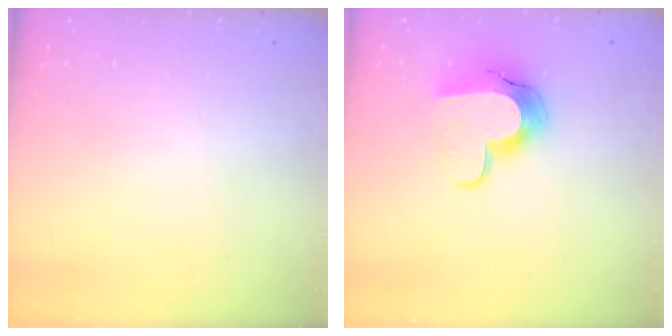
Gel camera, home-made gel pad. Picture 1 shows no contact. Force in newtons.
{"total": 12.7, "press": 12.7, "slide": 0.9}